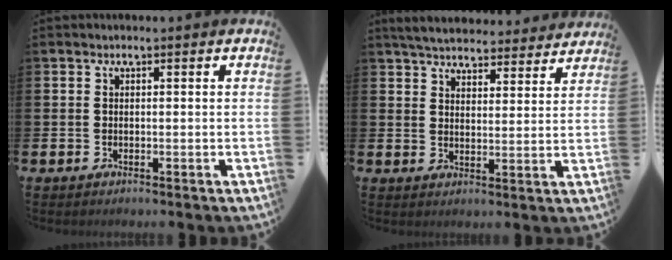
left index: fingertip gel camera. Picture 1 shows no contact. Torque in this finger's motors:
{"motor_torque": [1.05, -1.09, 0.35, 0.07]}